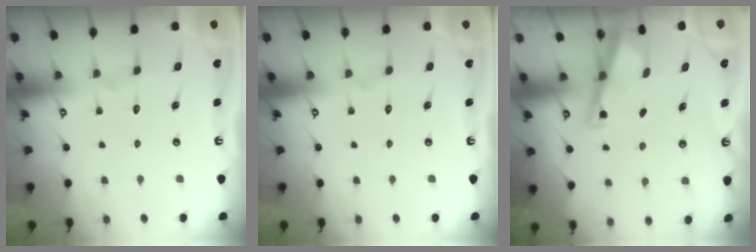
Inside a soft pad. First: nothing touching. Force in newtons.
{"total": 0.0}
{"total": 2.7, "press": 2.7, "slide": 0.3}